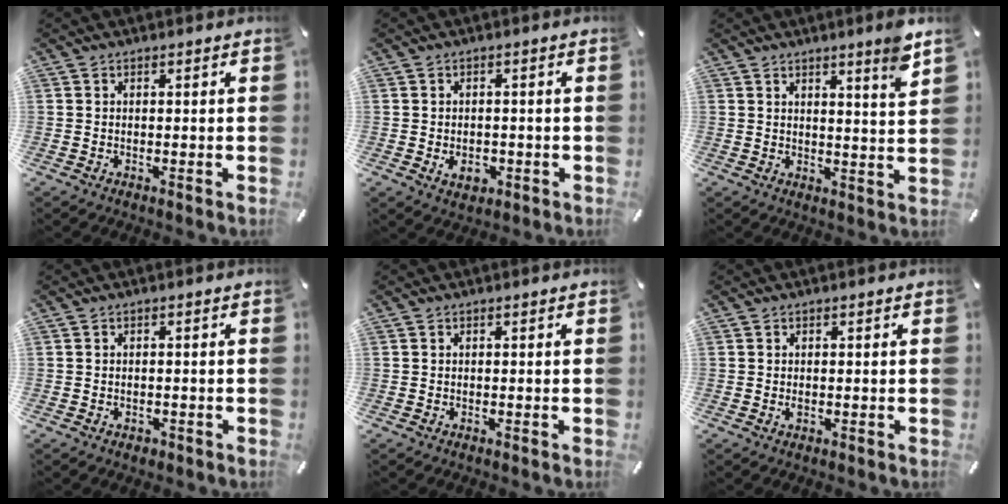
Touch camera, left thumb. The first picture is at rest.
{"total": 4.0, "force": [-1.2, 2.9, 2.5], "torque": [-0.040, 0.000, -0.022]}
{"total": 6.0, "force": [4.6, 0.0, 3.8], "torque": [-0.060, -0.031, 0.075]}
{"total": 1.0, "force": [-0.5, 0.8, 0.4], "torque": [-0.007, 0.002, -0.011]}
{"total": 0.0}
{"total": 0.7, "force": [-0.1, 0.5, 0.5], "torque": [-0.009, -0.002, -0.001]}